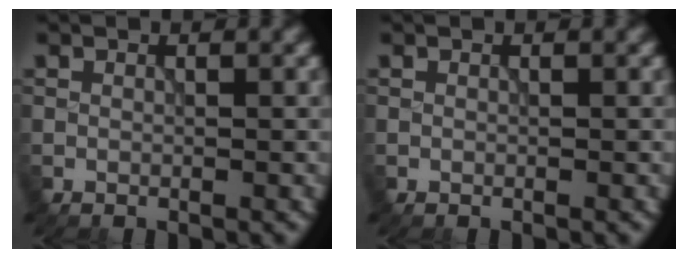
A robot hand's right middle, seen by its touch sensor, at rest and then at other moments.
{"total": 0.0}